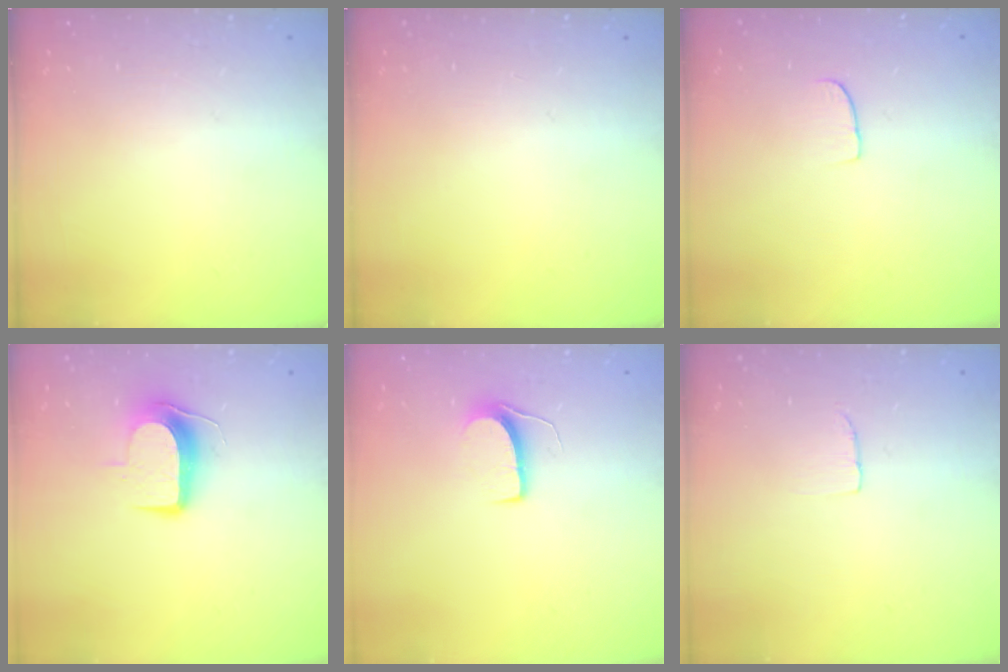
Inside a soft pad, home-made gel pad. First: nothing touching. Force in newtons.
{"total": 0.0}
{"total": 3.7, "press": 3.7, "slide": 0.3}
{"total": 8.8, "press": 8.8, "slide": 0.6}
{"total": 6.8, "press": 6.7, "slide": 0.5}
{"total": 2.7, "press": 2.7, "slide": 0.2}